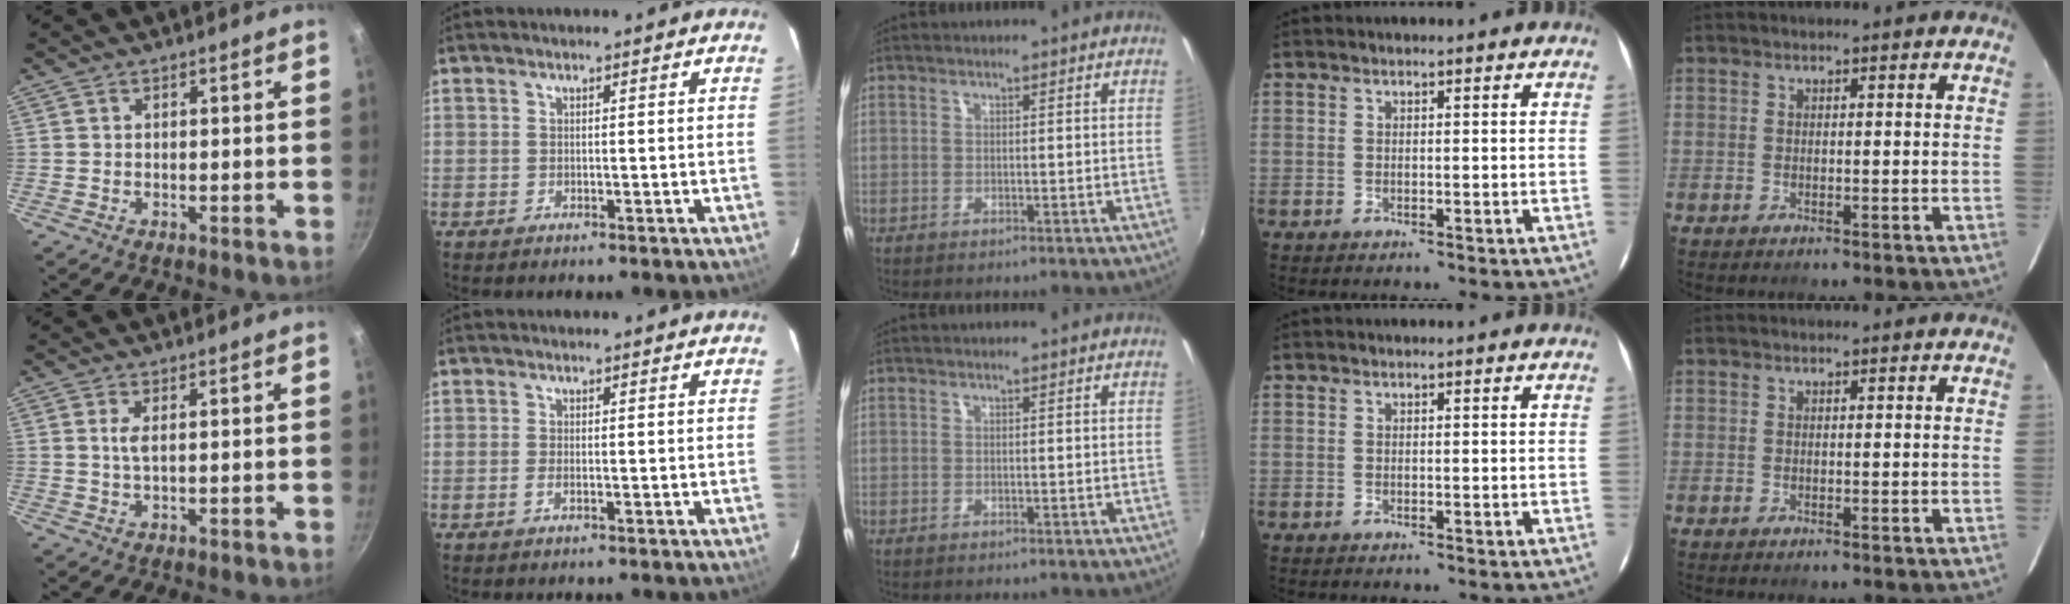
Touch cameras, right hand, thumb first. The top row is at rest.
{"thumb": {"total": 2.1, "force": [0.6, 0.6, 2.0], "torque": [-0.045, -0.002, 0.014]}, "index": {"total": 1.3, "force": [-0.5, 0.0, 1.2], "torque": [-0.024, -0.001, -0.009]}}